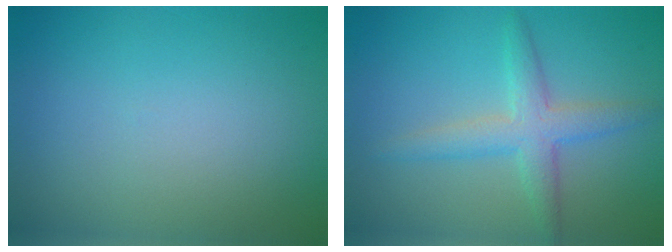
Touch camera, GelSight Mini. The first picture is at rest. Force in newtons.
{"total": 3.5, "press": 3.5, "slide": 0.1}